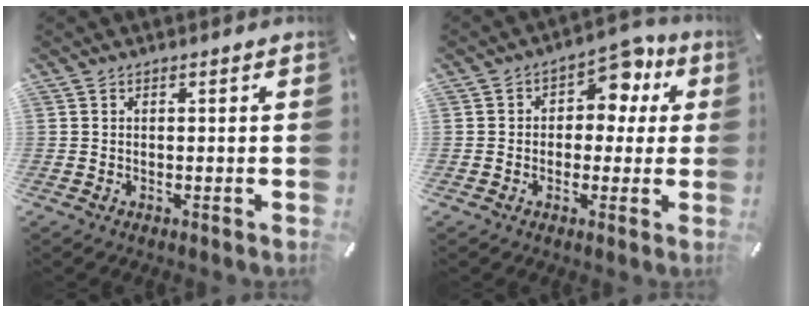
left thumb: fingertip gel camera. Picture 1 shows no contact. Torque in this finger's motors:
{"motor_torque": [0.28, 0.18, 0.31, 0.25, 0.03]}